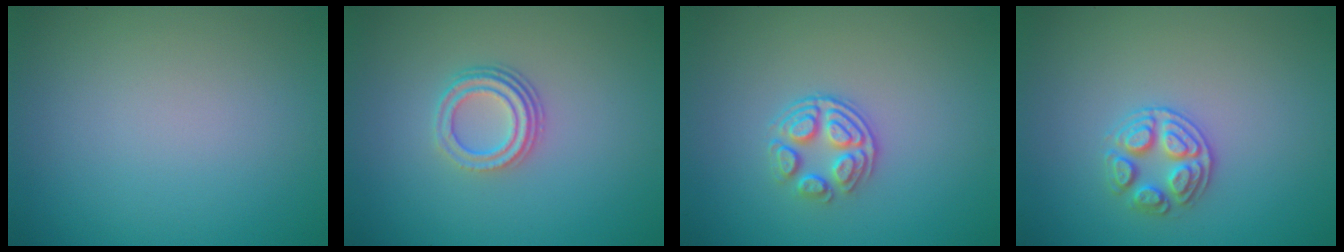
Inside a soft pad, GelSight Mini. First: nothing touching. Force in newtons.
{"total": 3.2, "press": 2.3, "slide": 2.3}
{"total": 3.1, "press": 2.6, "slide": 1.8}
{"total": 2.8, "press": 2.7, "slide": 0.7}